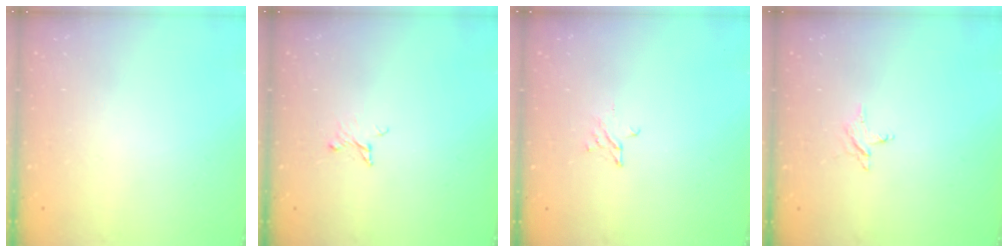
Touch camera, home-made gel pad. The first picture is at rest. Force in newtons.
{"total": 2.8, "press": 2.7, "slide": 0.3}
{"total": 2.1, "press": 2.1, "slide": 0.2}
{"total": 2.4, "press": 2.4, "slide": 0.2}